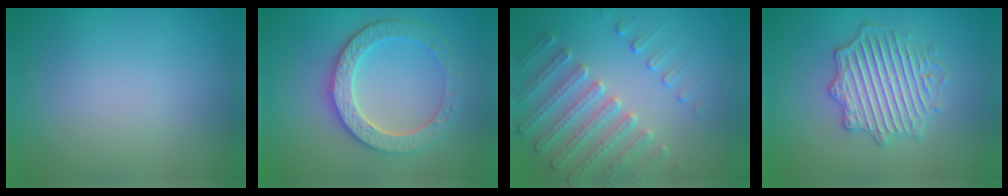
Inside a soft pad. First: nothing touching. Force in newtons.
{"total": 4.5, "press": 4.0, "slide": 2.1}
{"total": 3.8, "press": 3.7, "slide": 0.8}
{"total": 4.5, "press": 4.0, "slide": 2.0}